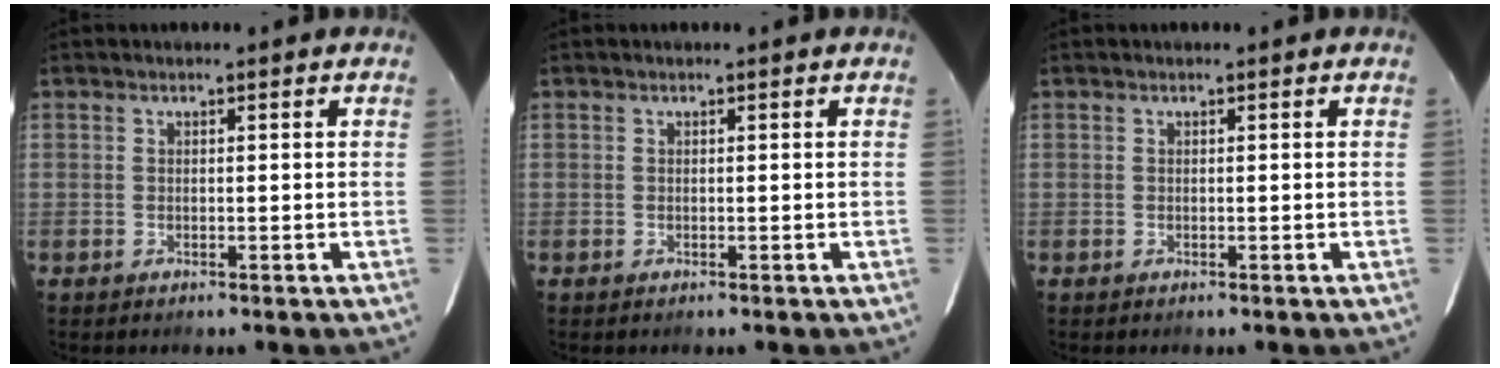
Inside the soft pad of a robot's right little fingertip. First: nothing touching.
{"total": 0.0}
{"total": 0.0}